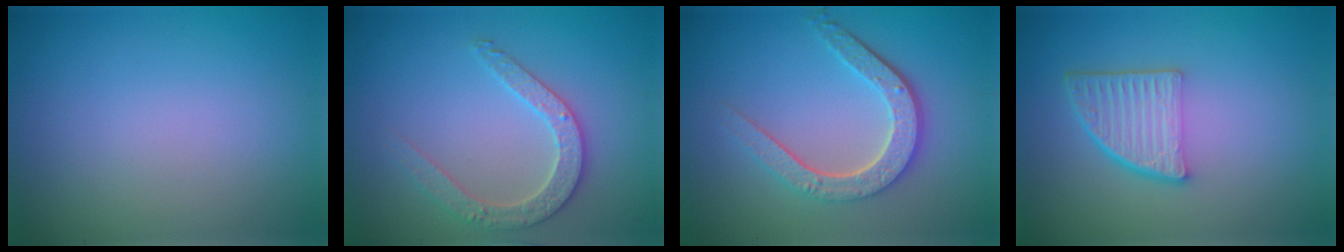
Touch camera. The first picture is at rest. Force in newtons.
{"total": 3.1, "press": 3.0, "slide": 0.7}
{"total": 4.7, "press": 3.6, "slide": 3.0}
{"total": 4.8, "press": 3.3, "slide": 3.6}